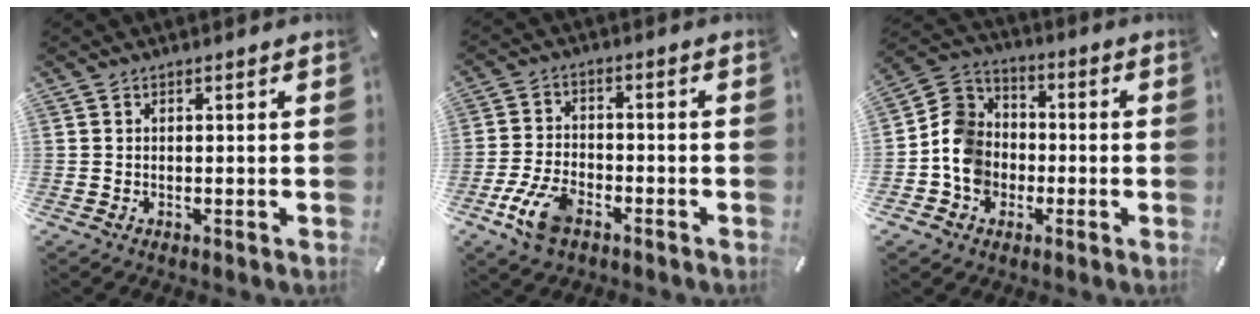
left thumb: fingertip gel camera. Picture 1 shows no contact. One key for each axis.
{"total": 9.1, "fx": -4.8, "fy": 4.9, "fz": 6.0, "tx": -0.134, "ty": 0.012, "tz": -0.089}
{"total": 10.5, "fx": -2.7, "fy": 9.4, "fz": 4.0, "tx": -0.095, "ty": 0.033, "tz": -0.048}